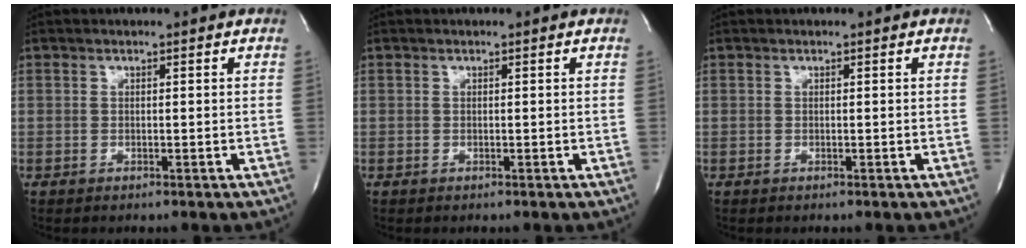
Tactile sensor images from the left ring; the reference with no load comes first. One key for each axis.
{"total": 0.0}
{"total": 0.0}